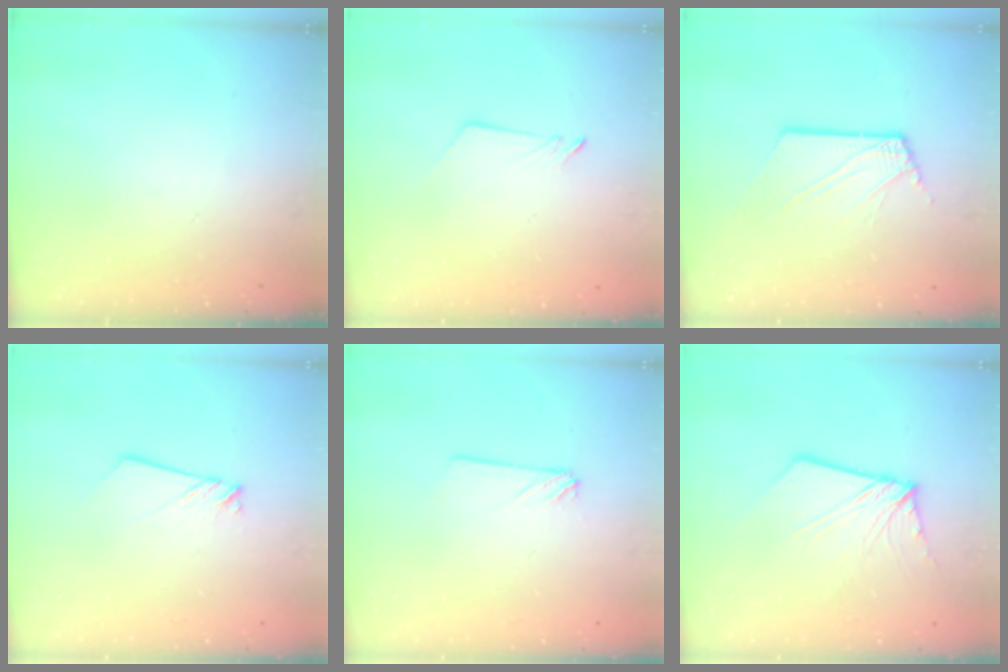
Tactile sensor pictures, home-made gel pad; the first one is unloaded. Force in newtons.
{"total": 2.6, "press": 2.6, "slide": 0.3}
{"total": 6.9, "press": 6.8, "slide": 0.8}
{"total": 2.4, "press": 2.4, "slide": 0.2}
{"total": 2.4, "press": 2.4, "slide": 0.2}
{"total": 8.6, "press": 8.5, "slide": 1.0}